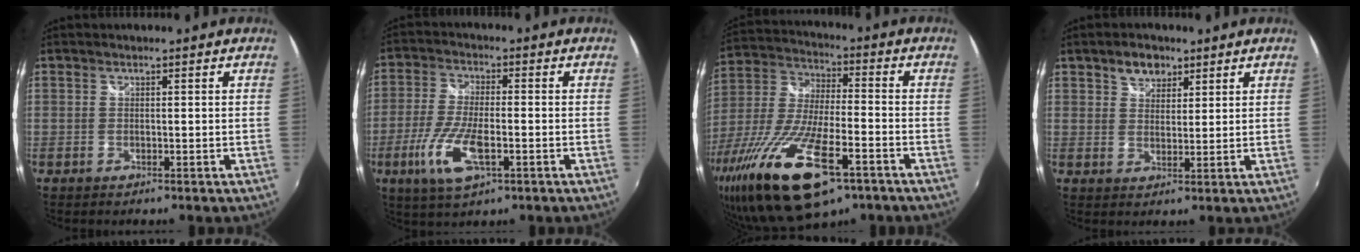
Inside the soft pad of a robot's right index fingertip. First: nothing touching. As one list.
[{"total": 10.3, "force": [-4.0, 3.3, 9.0], "torque": [-0.193, -0.014, -0.076]}, {"total": 24.0, "force": [-13.6, 7.9, 18.1], "torque": [-0.373, -0.063, -0.247]}, {"total": 4.6, "force": [2.9, 3.1, 1.8], "torque": [-0.020, 0.009, 0.051]}]